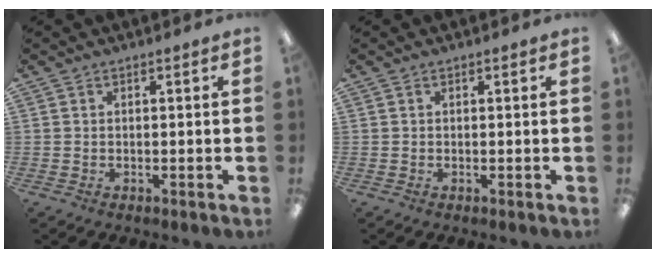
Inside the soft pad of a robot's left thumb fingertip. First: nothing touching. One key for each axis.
{"total": 0.0}